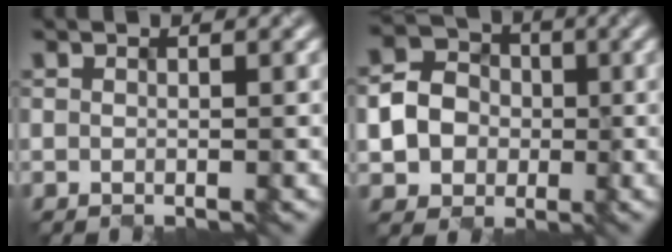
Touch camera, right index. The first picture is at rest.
{"total": 4.9, "force": [-1.0, 4.4, 1.7], "torque": [-0.035, 0.004, -0.027]}